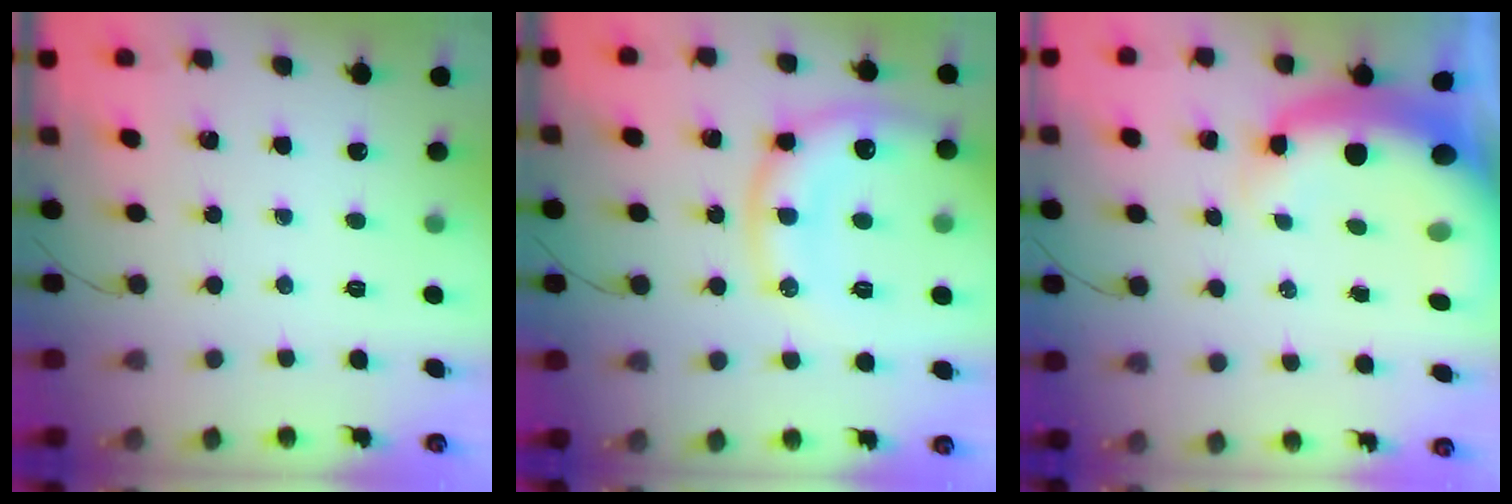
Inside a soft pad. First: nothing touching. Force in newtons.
{"total": 14.7, "press": 14.6, "slide": 1.5}
{"total": 12.2, "press": 11.9, "slide": 2.8}